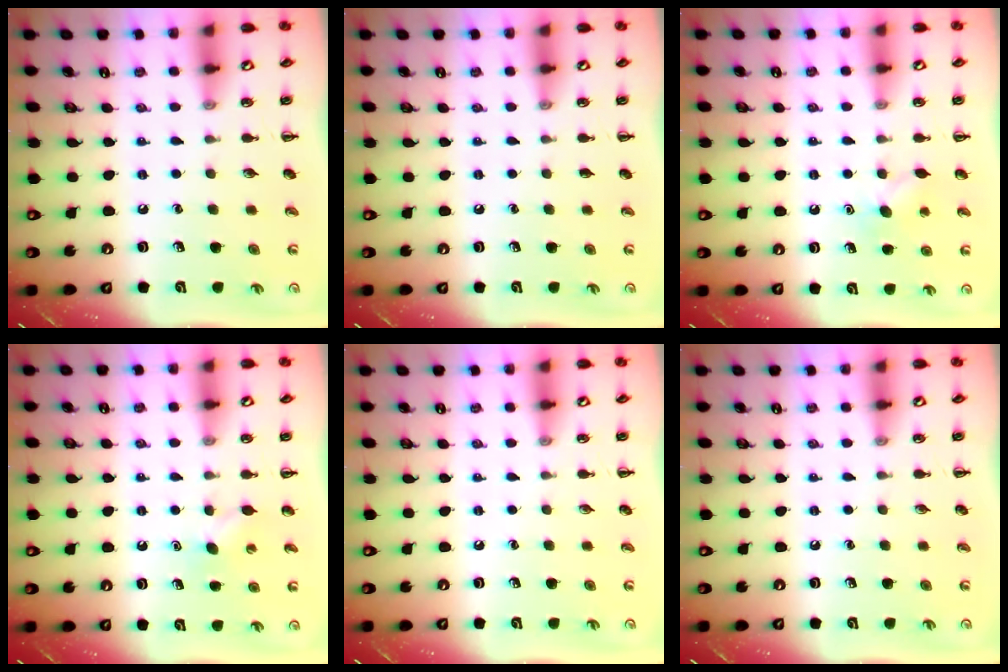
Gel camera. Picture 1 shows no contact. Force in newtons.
{"total": 0.0}
{"total": 6.6, "press": 6.4, "slide": 1.7}
{"total": 3.8, "press": 3.7, "slide": 1.0}
{"total": 0.0}
{"total": 0.0}